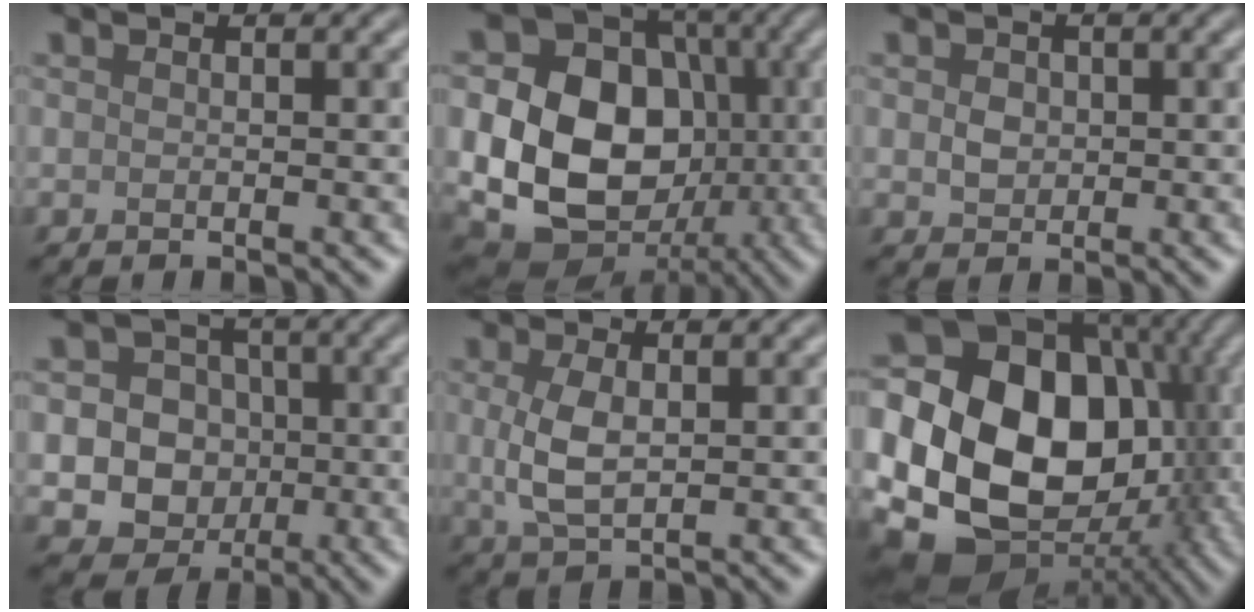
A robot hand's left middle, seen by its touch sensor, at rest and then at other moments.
{"total": 14.7, "force": [-1.3, 11.8, 8.7], "torque": [-0.154, -0.011, -0.035]}
{"total": 1.8, "force": [0.2, 1.6, 0.9], "torque": [-0.018, -0.001, 0.002]}
{"total": 10.1, "force": [-1.4, 9.4, 3.3], "torque": [-0.048, 0.004, -0.048]}
{"total": 3.6, "force": [0.4, 1.8, 3.1], "torque": [-0.074, 0.000, 0.009]}
{"total": 21.0, "force": [-0.3, 16.5, 13.0], "torque": [-0.246, -0.006, 0.009]}